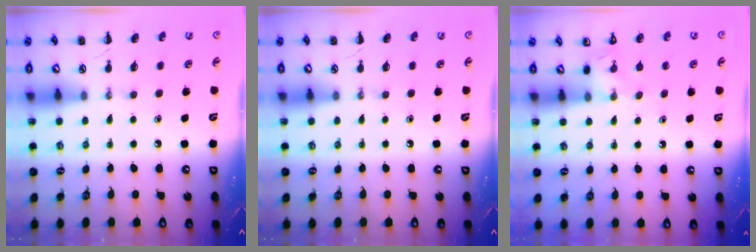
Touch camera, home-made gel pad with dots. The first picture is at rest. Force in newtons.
{"total": 0.0}
{"total": 4.7, "press": 4.4, "slide": 1.6}